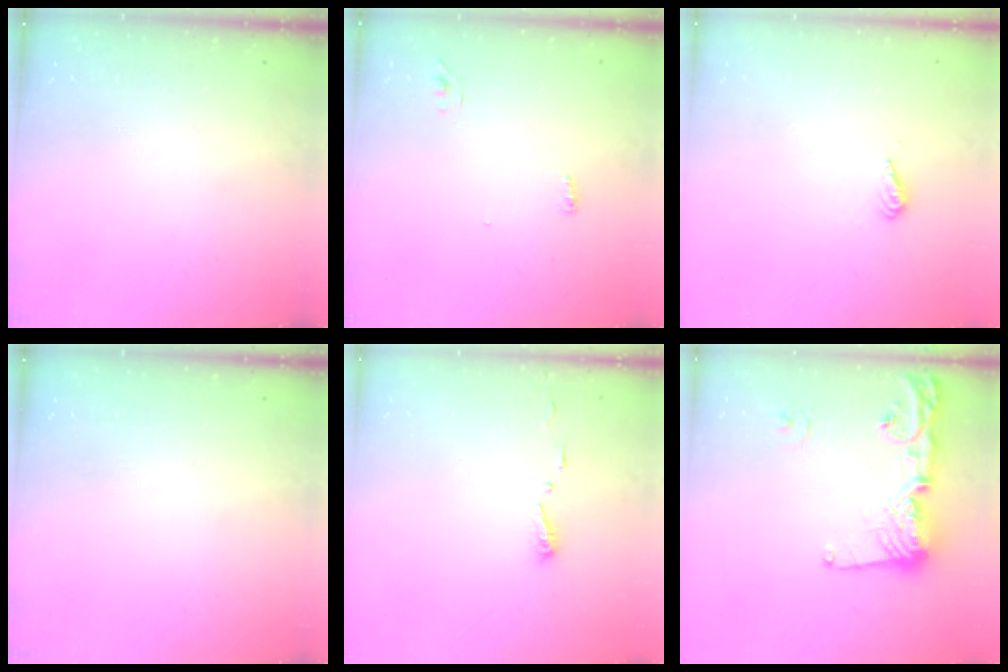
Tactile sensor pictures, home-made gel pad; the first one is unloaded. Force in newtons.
{"total": 3.3, "press": 2.9, "slide": 1.7}
{"total": 4.2, "press": 4.1, "slide": 1.0}
{"total": 0.0}
{"total": 4.7, "press": 4.7, "slide": 0.5}
{"total": 14.9, "press": 14.8, "slide": 1.2}